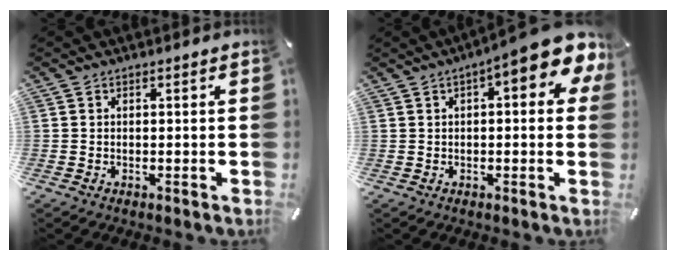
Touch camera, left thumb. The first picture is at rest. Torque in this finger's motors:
{"motor_torque": [0.94, 1.30, 1.49, -1.28, 0.24]}